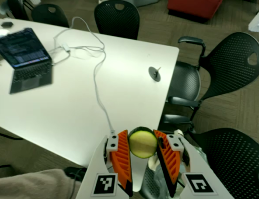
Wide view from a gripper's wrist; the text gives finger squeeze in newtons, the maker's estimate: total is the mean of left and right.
{"total": 9.7, "left": 9.5, "right": 10.0}